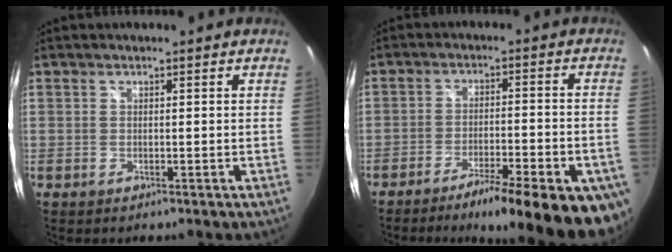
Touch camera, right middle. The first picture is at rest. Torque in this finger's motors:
{"motor_torque": [1.10, -1.04, 1.05, 0.20]}